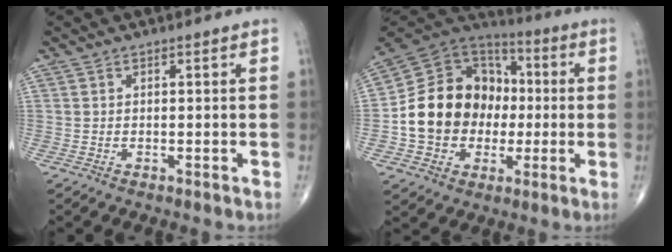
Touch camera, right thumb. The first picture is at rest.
{"total": 18.6, "force": [-1.7, 15.6, 10.0], "torque": [-0.136, 0.038, -0.030]}